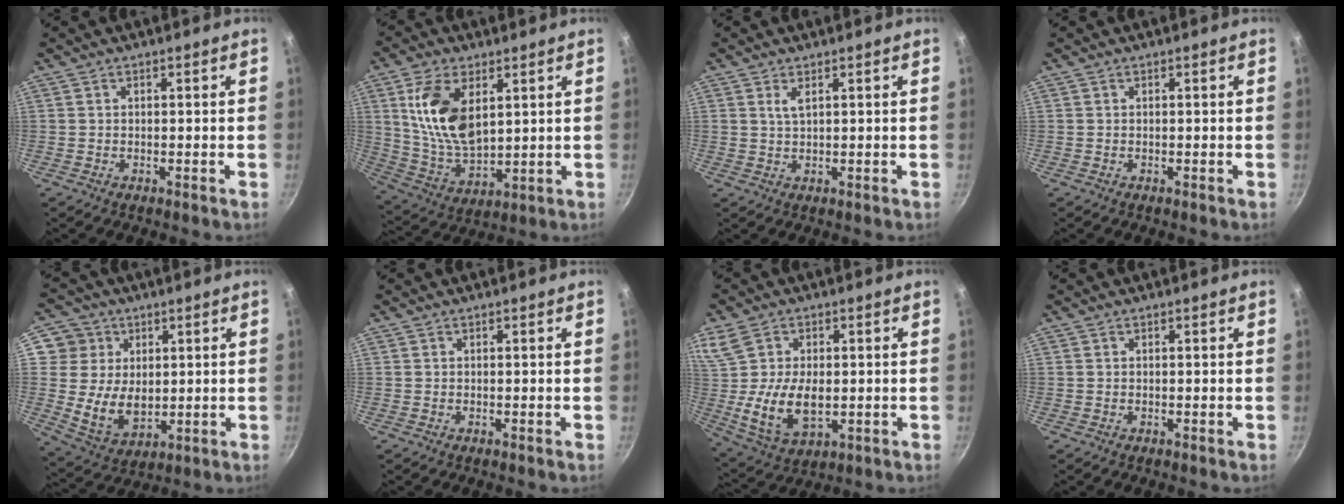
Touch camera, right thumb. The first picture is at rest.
{"total": 14.7, "force": [4.5, 8.1, 11.4], "torque": [-0.205, -0.025, 0.099]}
{"total": 2.1, "force": [1.0, 0.8, 1.6], "torque": [-0.032, -0.005, 0.021]}
{"total": 0.0}
{"total": 11.2, "force": [2.6, 9.8, 4.8], "torque": [-0.049, -0.019, 0.056]}
{"total": 0.0}
{"total": 12.7, "force": [0.1, 7.8, 10.0], "torque": [-0.184, -0.017, 0.006]}
{"total": 0.0}